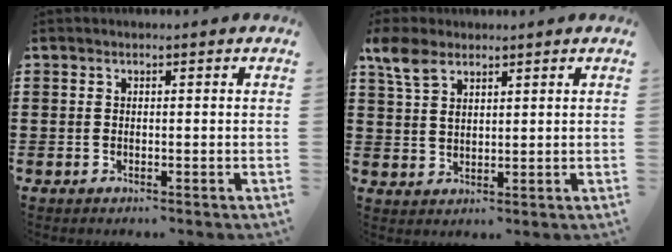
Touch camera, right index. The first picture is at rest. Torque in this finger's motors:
{"motor_torque": [0.36, 0.77, 0.40, 0.06]}